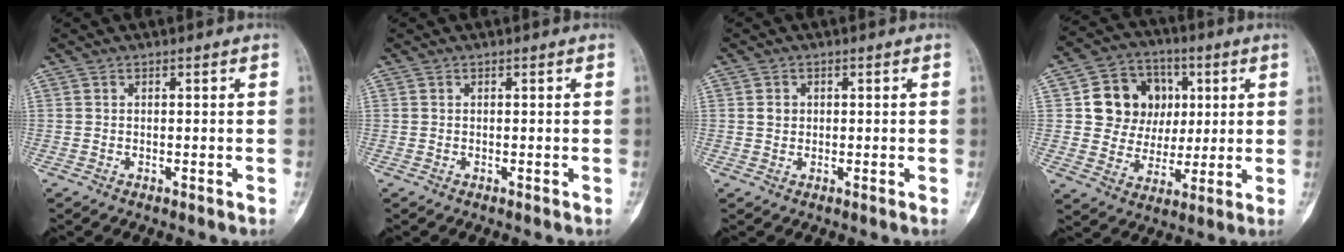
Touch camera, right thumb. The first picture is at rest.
{"total": 0.0}
{"total": 1.6, "force": [0.3, 1.4, 0.7], "torque": [-0.008, 0.002, 0.006]}
{"total": 13.6, "force": [2.9, 11.9, 5.9], "torque": [-0.048, 0.002, 0.054]}